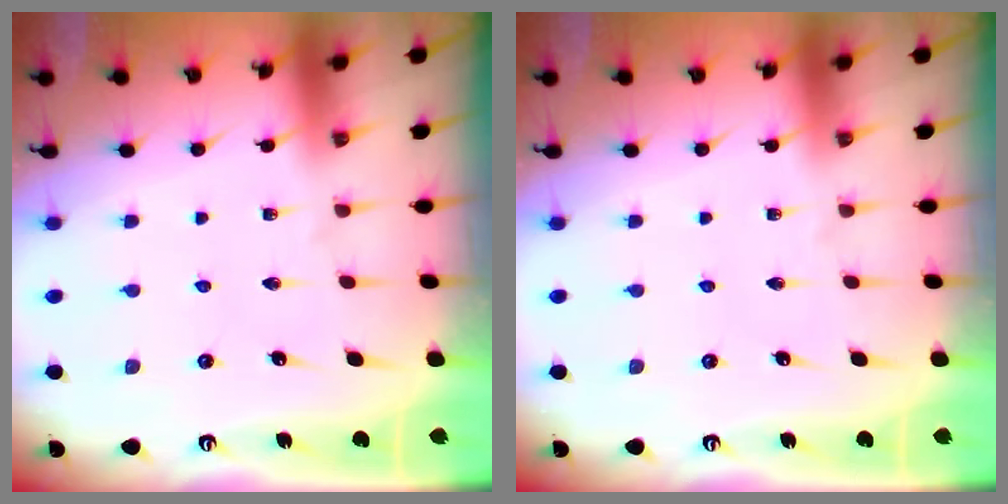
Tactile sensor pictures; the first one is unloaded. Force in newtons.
{"total": 0.0}